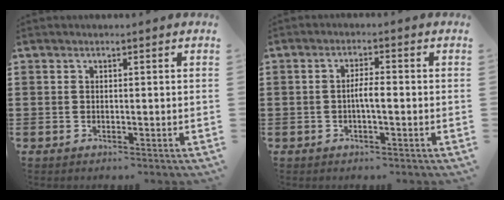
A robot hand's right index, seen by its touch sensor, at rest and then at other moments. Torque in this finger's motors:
{"motor_torque": [1.07, -0.45, 0.37, 0.09]}